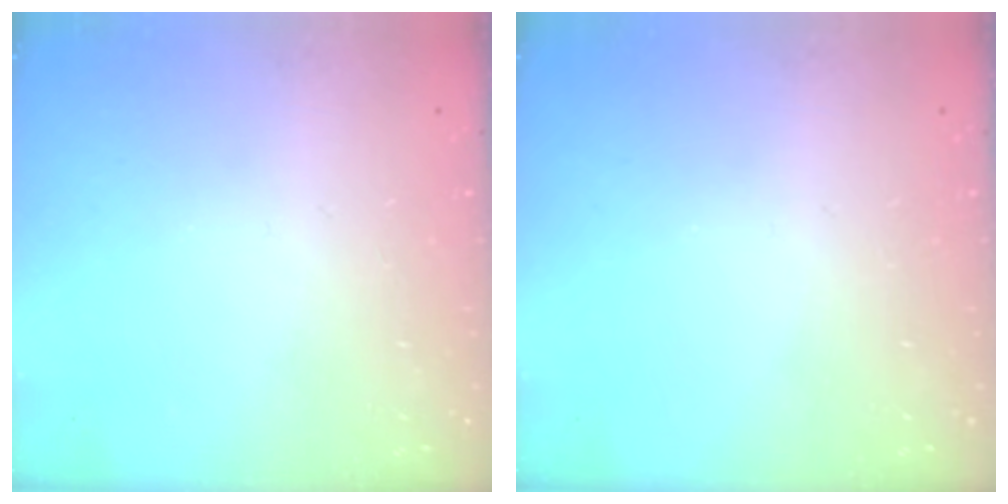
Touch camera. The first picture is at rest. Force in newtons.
{"total": 0.0}